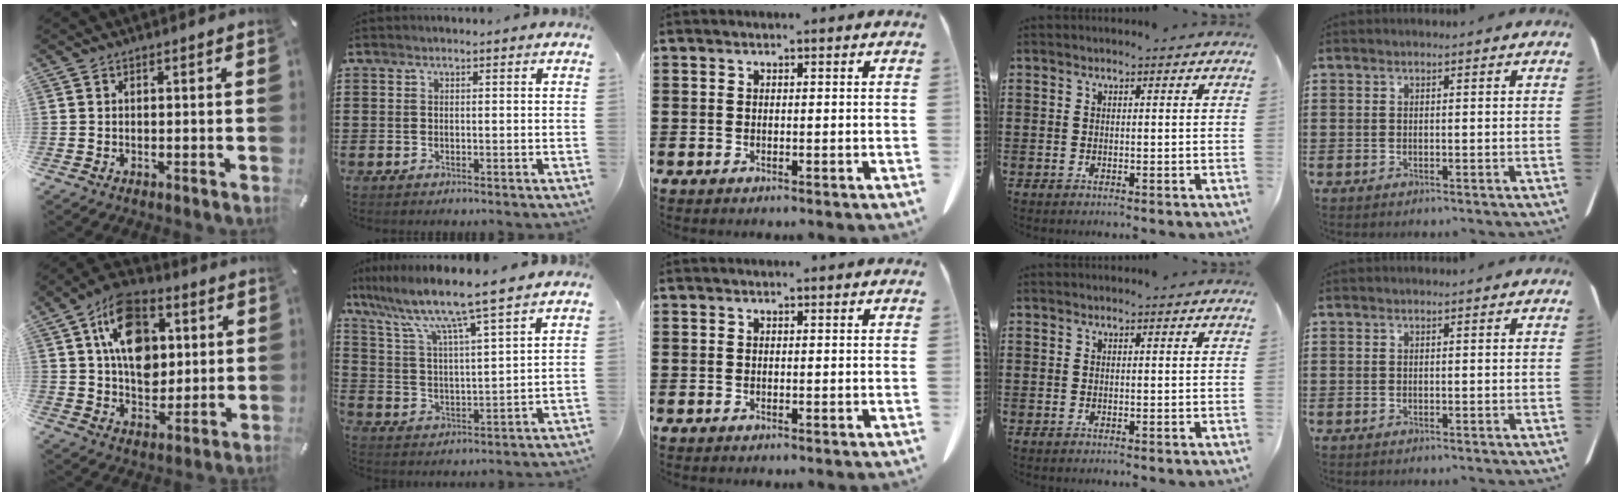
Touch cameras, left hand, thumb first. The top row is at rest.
{"thumb": {"total": 15.6, "force": [4.8, 11.3, 9.7], "torque": [-0.158, -0.001, 0.089]}, "index": {"total": 8.0, "force": [6.8, -0.7, 4.2], "torque": [-0.110, -0.046, 0.108]}}